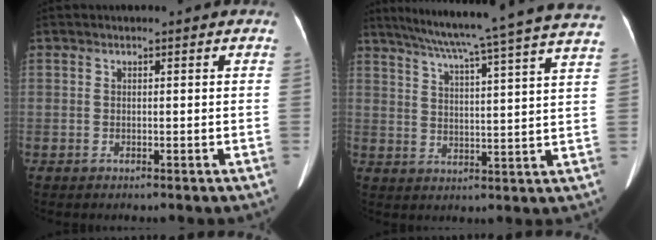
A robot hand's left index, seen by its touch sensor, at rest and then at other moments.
{"total": 25.6, "force": [22.2, -1.2, 12.7], "torque": [-0.210, -0.024, 0.284]}